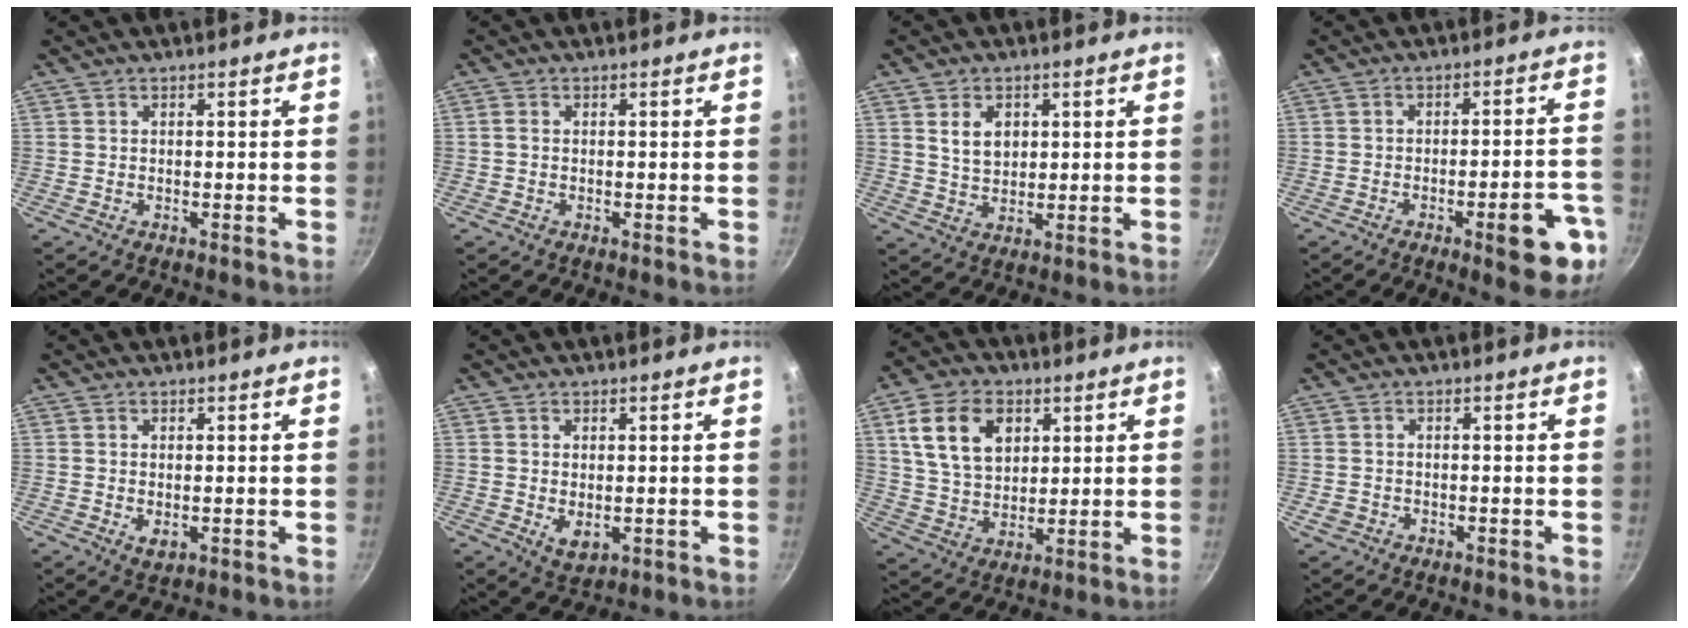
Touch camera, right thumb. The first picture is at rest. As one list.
[{"total": 1.0, "force": [0.0, 0.7, 0.6], "torque": [-0.013, 0.003, -0.001]}, {"total": 5.8, "force": [1.8, 4.2, 3.7], "torque": [-0.046, -0.011, 0.037]}, {"total": 11.2, "force": [-5.1, 3.4, 9.3], "torque": [-0.088, 0.032, -0.060]}, {"total": 2.5, "force": [-0.3, 1.5, 2.0], "torque": [-0.033, -0.007, -0.002]}, {"total": 4.1, "force": [-0.3, 2.5, 3.2], "torque": [-0.053, -0.013, 0.002]}, {"total": 13.3, "force": [4.6, 9.3, 8.3], "torque": [-0.126, -0.008, 0.086]}, {"total": 1.7, "force": [-0.6, 1.5, 0.7], "torque": [-0.013, 0.003, -0.006]}]